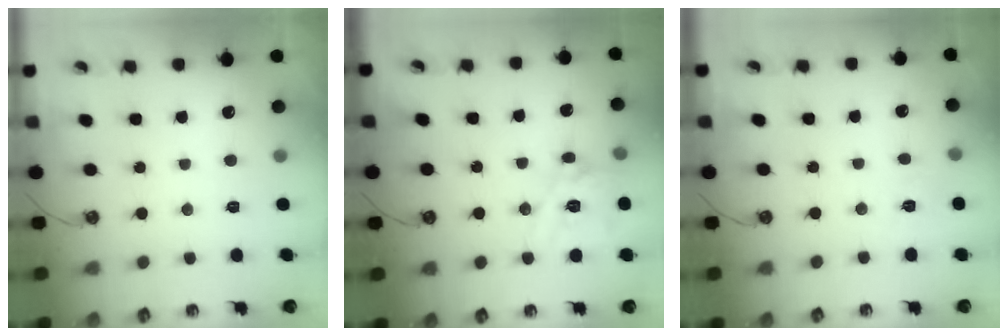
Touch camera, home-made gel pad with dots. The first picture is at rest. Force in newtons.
{"total": 13.2, "press": 13.1, "slide": 1.5}
{"total": 5.9, "press": 5.9, "slide": 0.7}